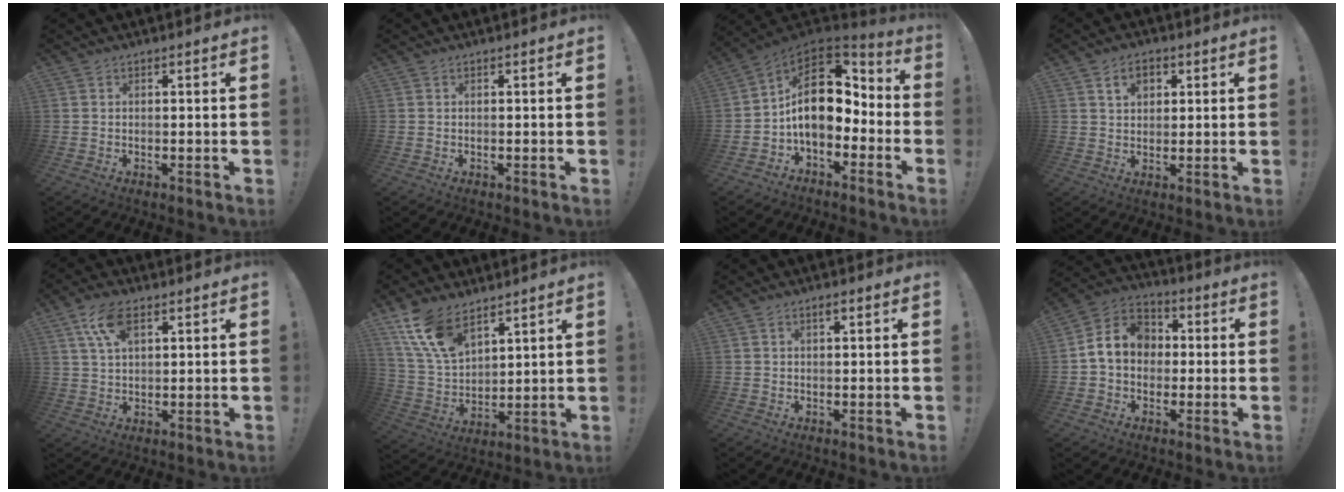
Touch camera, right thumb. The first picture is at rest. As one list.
[{"total": 0.0}, {"total": 16.8, "force": [1.2, 10.6, 13.0], "torque": [-0.211, -0.001, 0.025]}, {"total": 5.8, "force": [2.5, 4.1, 3.4], "torque": [-0.051, 0.001, 0.044]}, {"total": 8.7, "force": [4.3, 4.2, 6.3], "torque": [-0.110, -0.005, 0.080]}, {"total": 14.1, "force": [9.6, 7.2, 7.5], "torque": [-0.160, -0.051, 0.185]}, {"total": 1.2, "force": [0.7, 0.4, 0.9], "torque": [-0.016, 0.000, 0.011]}, {"total": 10.9, "force": [0.4, 9.3, 5.7], "torque": [-0.084, 0.013, 0.013]}]